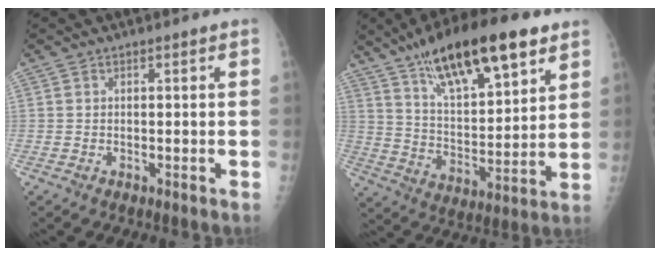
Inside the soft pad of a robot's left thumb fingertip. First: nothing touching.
{"total": 22.0, "force": [13.4, 7.4, 15.8], "torque": [-0.237, -0.042, 0.230]}